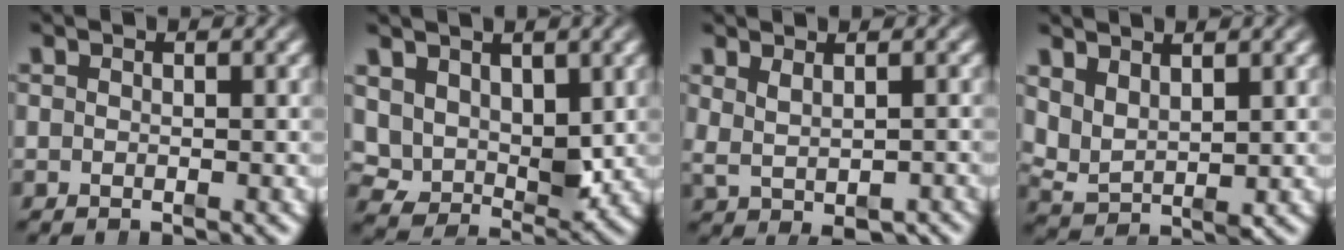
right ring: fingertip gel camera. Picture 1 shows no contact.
{"total": 6.0, "force": [0.6, 4.8, 3.5], "torque": [-0.083, -0.045, 0.026]}
{"total": 2.5, "force": [0.2, 1.0, 2.3], "torque": [-0.041, -0.010, 0.022]}
{"total": 4.1, "force": [1.0, 3.2, 2.4], "torque": [-0.079, -0.020, 0.028]}